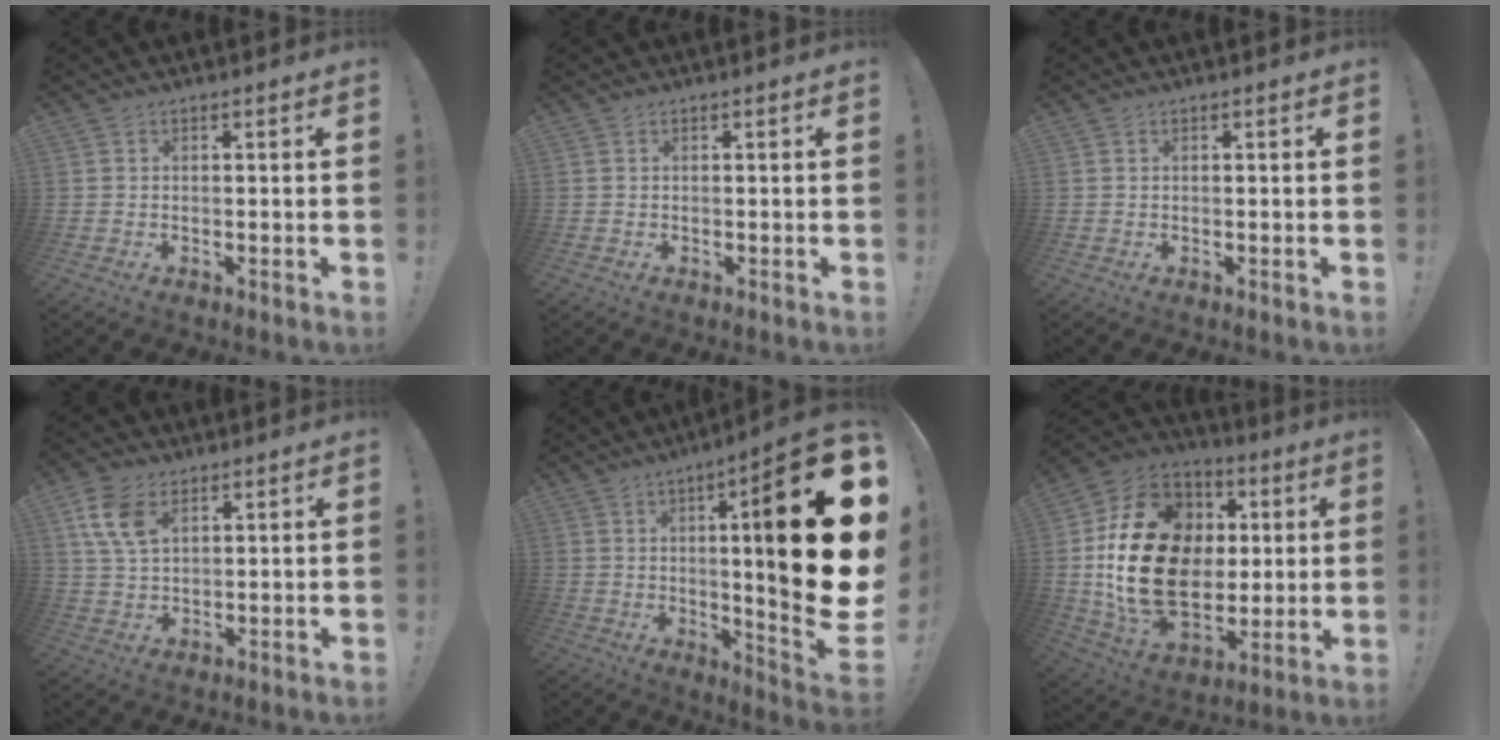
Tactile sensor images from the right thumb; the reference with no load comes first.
{"total": 0.0}
{"total": 0.0}
{"total": 9.6, "force": [4.5, 5.8, 6.1], "torque": [-0.120, -0.007, 0.090]}
{"total": 27.8, "force": [4.6, 5.3, 26.9], "torque": [-0.388, -0.039, 0.074]}
{"total": 26.3, "force": [2.3, 19.9, 17.0], "torque": [-0.312, 0.000, 0.072]}